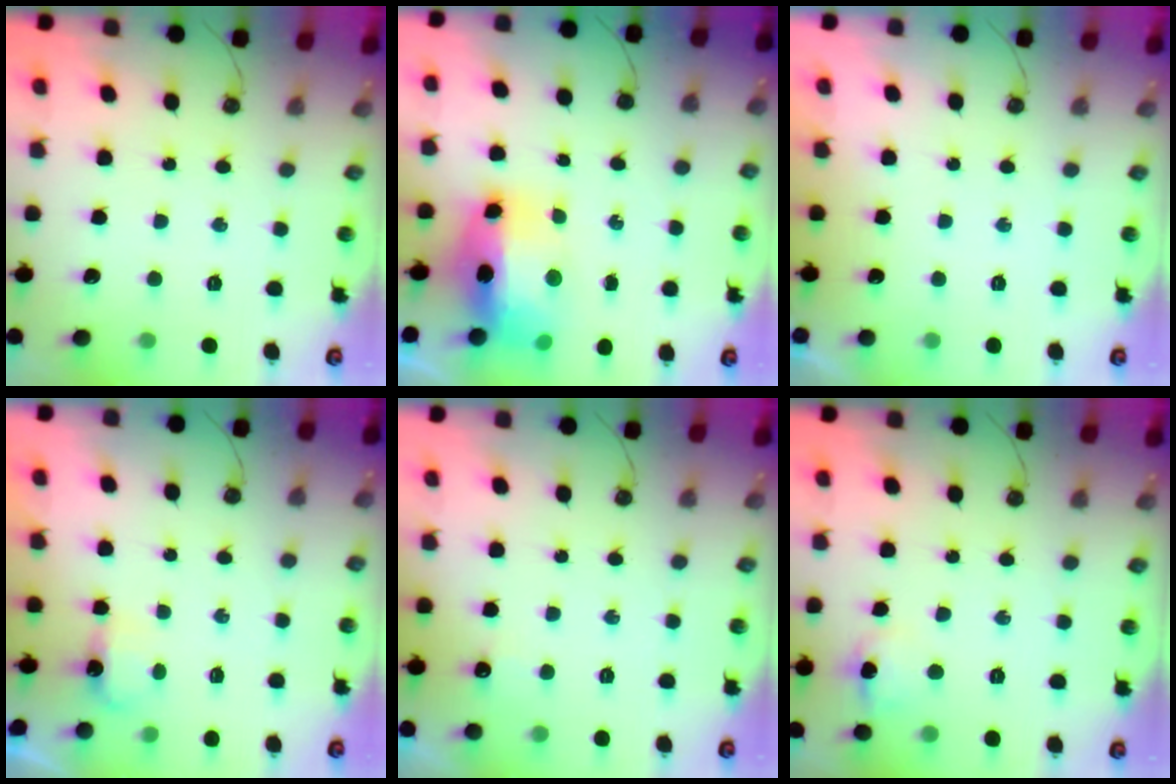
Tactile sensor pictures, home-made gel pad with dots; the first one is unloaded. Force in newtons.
{"total": 13.4, "press": 13.3, "slide": 1.6}
{"total": 0.0}
{"total": 11.7, "press": 4.2, "slide": 10.9}
{"total": 3.9, "press": 3.1, "slide": 2.4}
{"total": 7.1, "press": 7.0, "slide": 0.8}